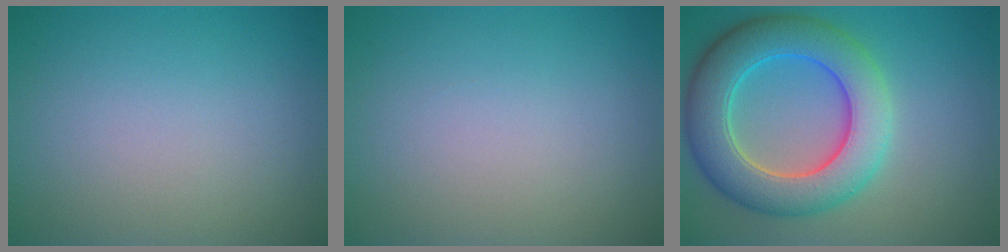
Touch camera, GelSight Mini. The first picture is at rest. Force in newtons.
{"total": 0.0}
{"total": 8.5, "press": 8.4, "slide": 0.4}